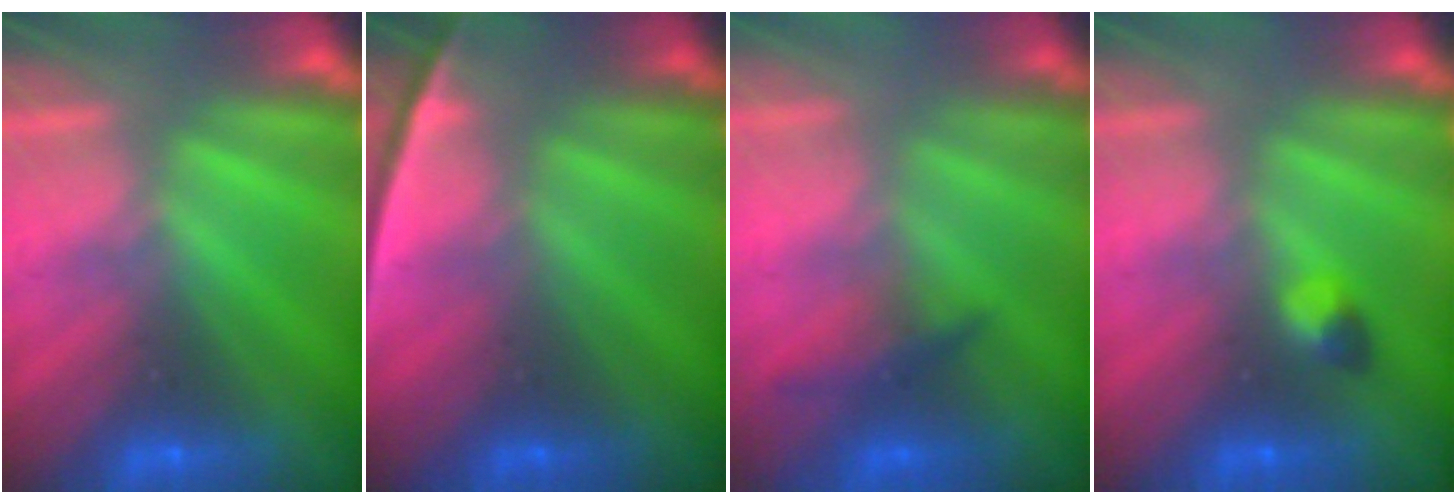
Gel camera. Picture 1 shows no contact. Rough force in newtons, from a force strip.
{"total": 2.4}
{"total": 1.8}
{"total": 2.6}